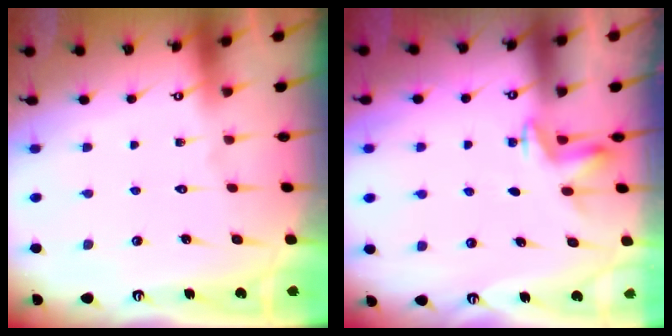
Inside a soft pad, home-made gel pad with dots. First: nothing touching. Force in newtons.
{"total": 3.0, "press": 2.9, "slide": 0.8}